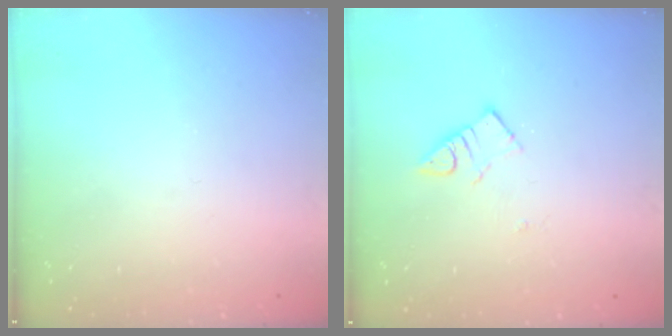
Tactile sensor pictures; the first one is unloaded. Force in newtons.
{"total": 3.3, "press": 3.3, "slide": 0.1}